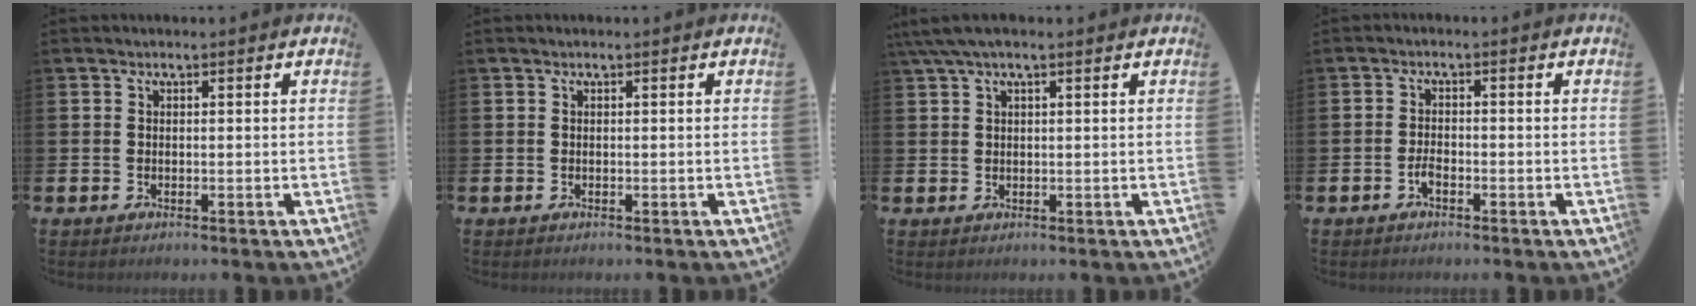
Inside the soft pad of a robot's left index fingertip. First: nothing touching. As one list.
[{"total": 0.0}, {"total": 3.0, "force": [1.9, 0.5, 2.3], "torque": [-0.049, 0.002, 0.035]}, {"total": 1.8, "force": [-1.1, 0.7, 1.2], "torque": [-0.028, 0.003, -0.020]}]